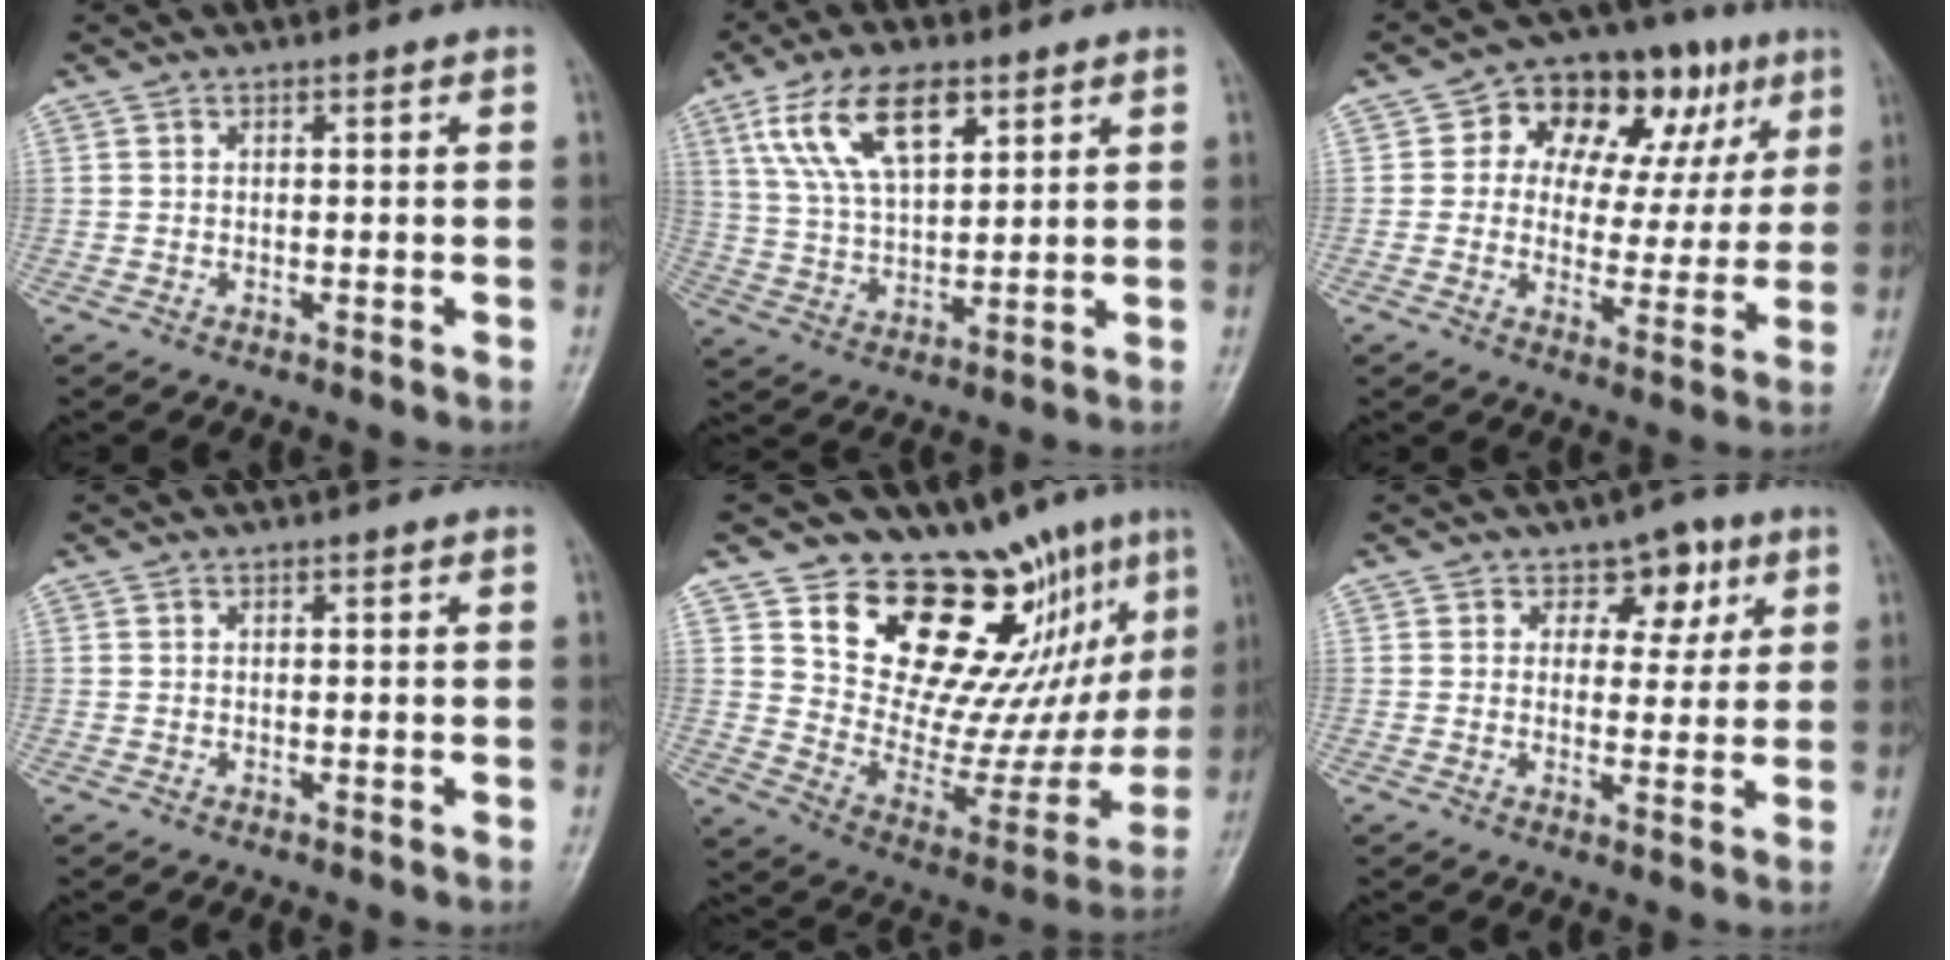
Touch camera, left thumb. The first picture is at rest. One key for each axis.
{"total": 13.4, "fx": 6.6, "fy": 6.5, "fz": 9.8, "tx": -0.167, "ty": -0.015, "tz": 0.129}
{"total": 17.8, "fx": 6.6, "fy": 11.4, "fz": 12.0, "tx": -0.106, "ty": 0.012, "tz": 0.093}
{"total": 0.0}
{"total": 21.0, "fx": 13.1, "fy": 8.8, "fz": 13.8, "tx": -0.120, "ty": -0.089, "tz": 0.218}
{"total": 5.9, "fx": 2.7, "fy": 4.2, "fz": 3.1, "tx": 0.000, "ty": -0.007, "tz": 0.032}